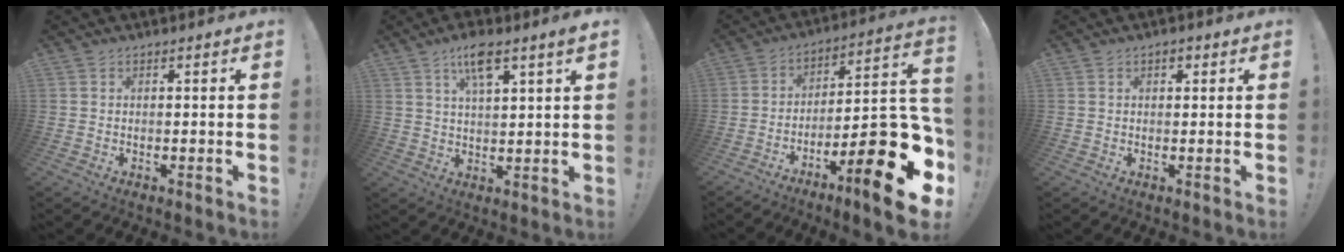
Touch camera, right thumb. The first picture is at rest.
{"total": 8.3, "force": [4.6, 2.2, 6.5], "torque": [-0.106, -0.011, 0.076]}
{"total": 21.6, "force": [-10.0, 4.9, 18.5], "torque": [-0.260, 0.051, -0.161]}
{"total": 1.7, "force": [0.7, 1.1, 1.1], "torque": [-0.020, 0.003, 0.013]}